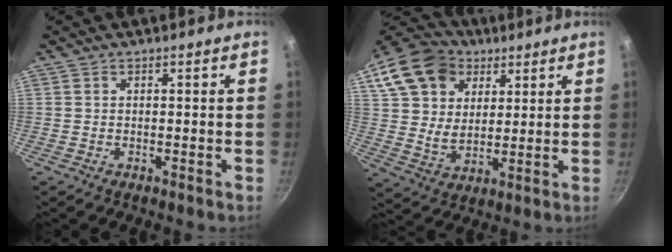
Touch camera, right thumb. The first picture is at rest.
{"total": 18.8, "force": [8.8, 13.7, 9.4], "torque": [-0.176, 0.006, 0.157]}